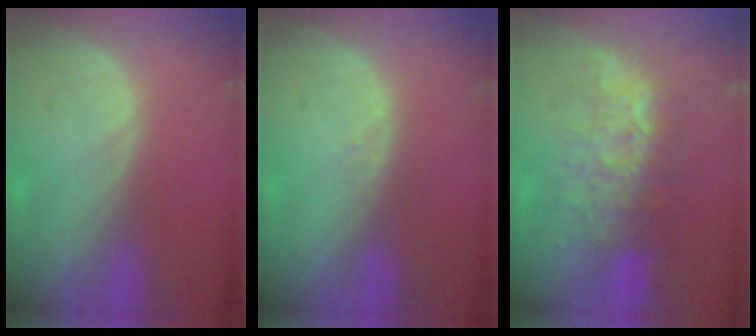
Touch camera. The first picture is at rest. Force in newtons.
{"total": 0.7, "press": 0.5, "slide": 0.5}
{"total": 8.2, "press": 8.0, "slide": 1.9}